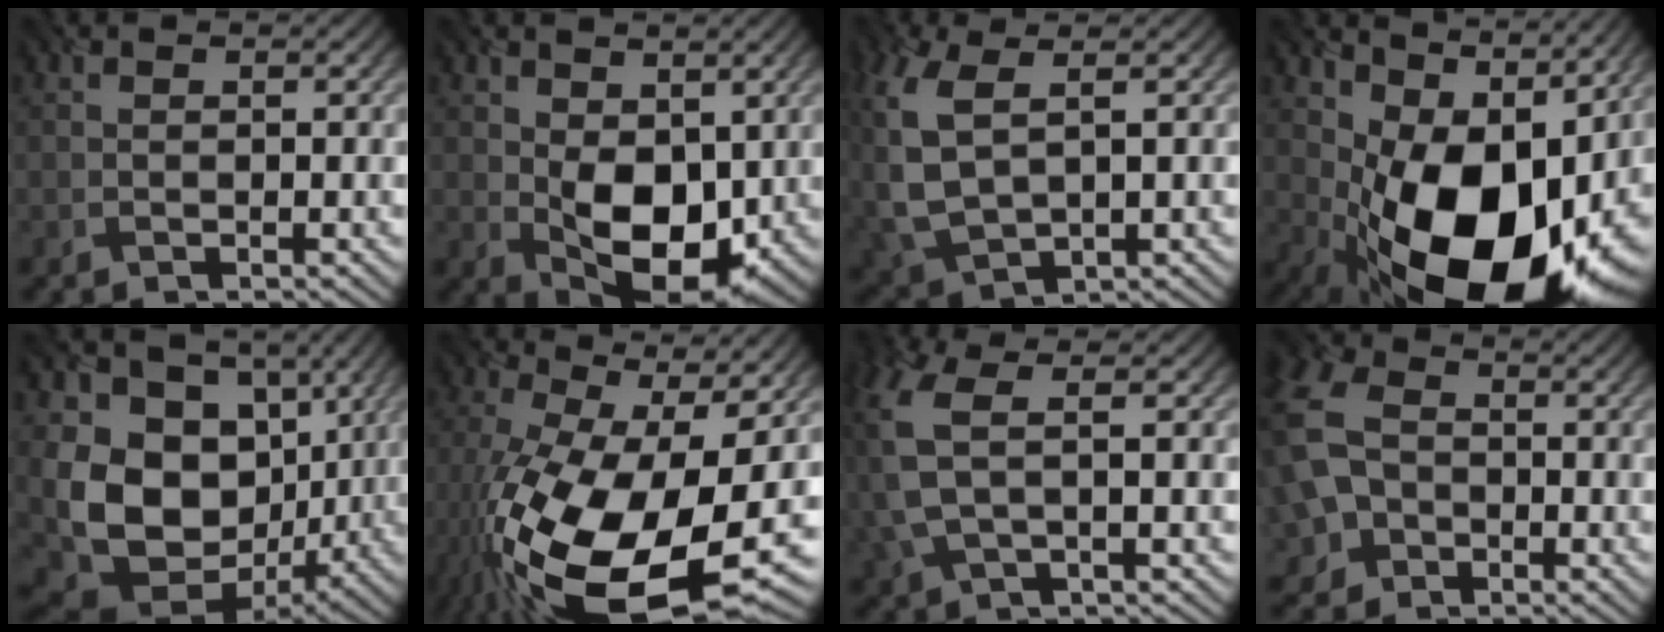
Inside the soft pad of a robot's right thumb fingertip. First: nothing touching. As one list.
[{"total": 8.9, "force": [0.4, 5.6, 6.9], "torque": [-0.126, -0.014, 0.012]}, {"total": 9.9, "force": [1.2, 5.8, 8.0], "torque": [-0.241, -0.011, 0.032]}, {"total": 17.5, "force": [1.4, 11.3, 13.3], "torque": [-0.215, -0.027, 0.044]}, {"total": 15.5, "force": [1.8, 11.9, 9.8], "torque": [-0.206, -0.029, 0.046]}, {"total": 20.5, "force": [-5.6, 9.2, 17.5], "torque": [-0.353, -0.064, -0.069]}, {"total": 6.9, "force": [0.3, 3.1, 6.2], "torque": [-0.167, -0.001, 0.002]}, {"total": 11.1, "force": [-2.2, 8.7, 6.5], "torque": [-0.186, -0.020, -0.047]}]